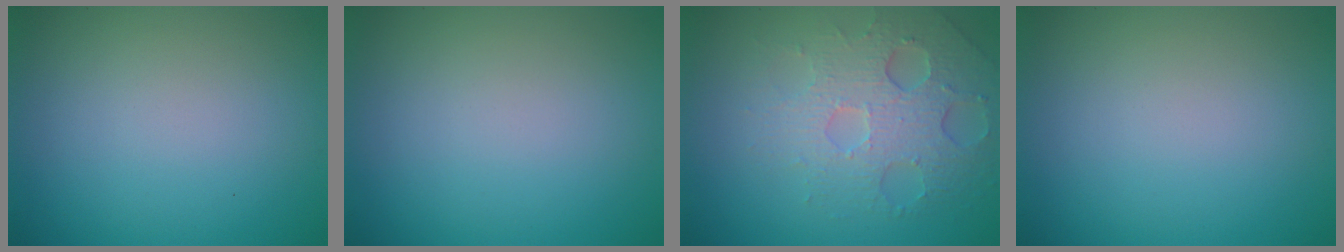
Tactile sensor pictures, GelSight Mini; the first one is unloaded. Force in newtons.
{"total": 0.0}
{"total": 4.8, "press": 4.0, "slide": 2.5}
{"total": 0.0}